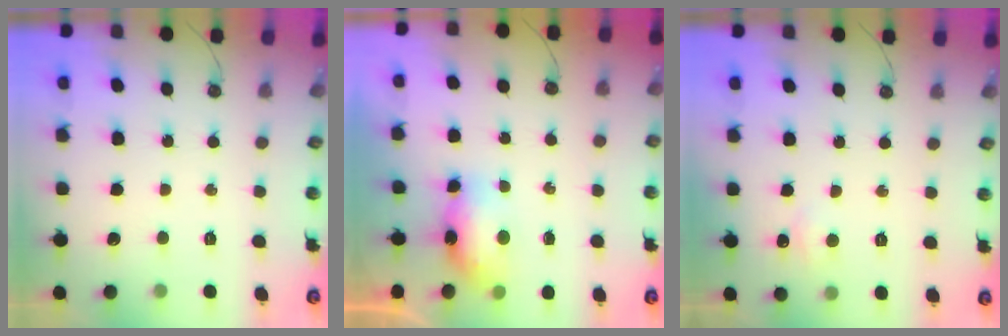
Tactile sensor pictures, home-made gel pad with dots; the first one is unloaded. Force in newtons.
{"total": 7.1, "press": 7.1, "slide": 0.7}
{"total": 5.5, "press": 5.4, "slide": 0.8}